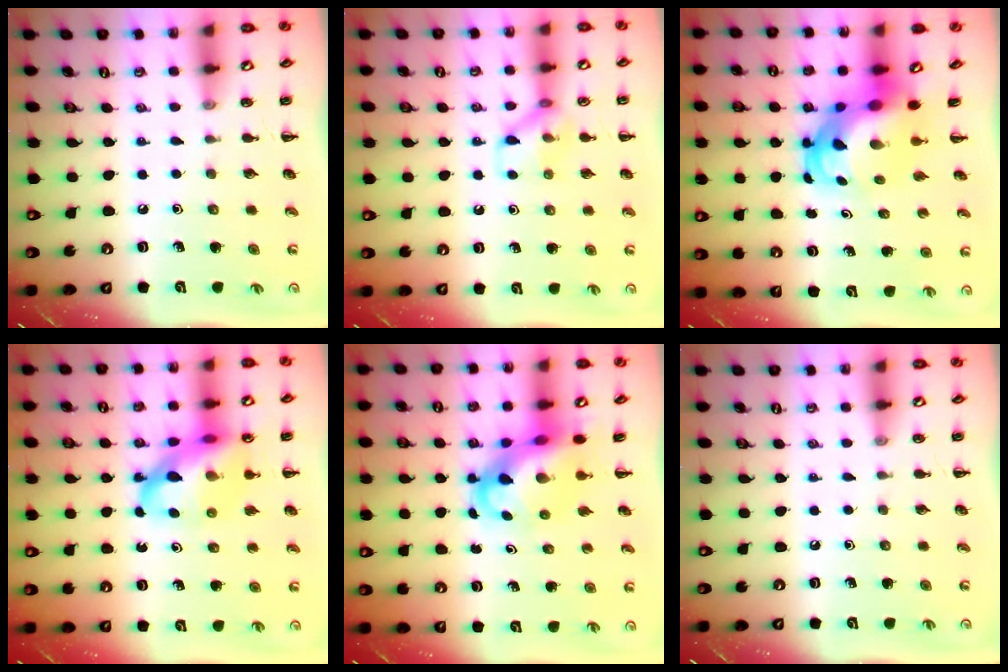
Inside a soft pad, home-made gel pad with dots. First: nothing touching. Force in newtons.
{"total": 8.2, "press": 8.2, "slide": 0.4}
{"total": 7.7, "press": 7.4, "slide": 2.3}
{"total": 16.0, "press": 15.4, "slide": 4.1}
{"total": 7.7, "press": 7.4, "slide": 2.3}
{"total": 0.0}